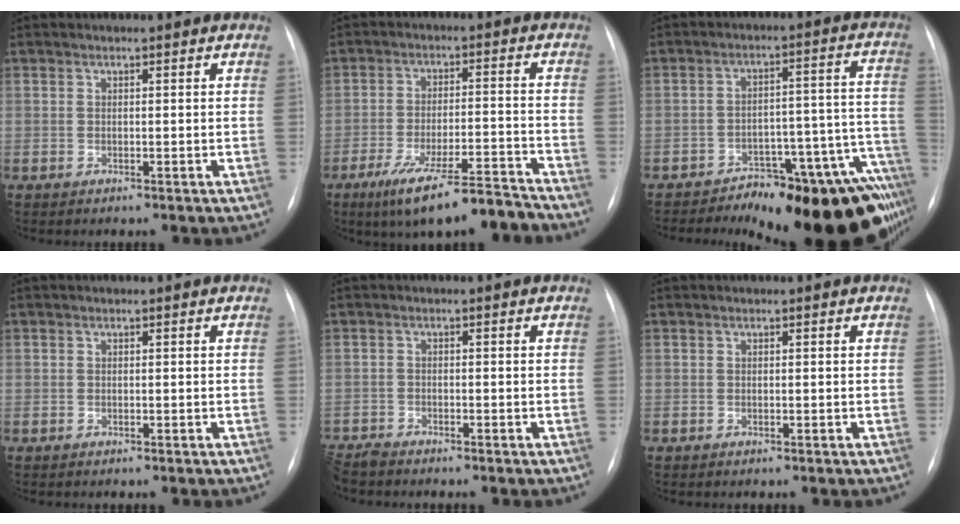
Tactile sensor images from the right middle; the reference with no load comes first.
{"total": 12.6, "force": [-10.0, 1.0, 7.5], "torque": [-0.119, -0.003, -0.165]}
{"total": 22.6, "force": [-17.8, 4.3, 13.1], "torque": [-0.074, 0.021, -0.237]}
{"total": 0.0}
{"total": 2.9, "force": [-2.8, 0.0, 0.5], "torque": [-0.008, -0.014, -0.055]}
{"total": 0.0}